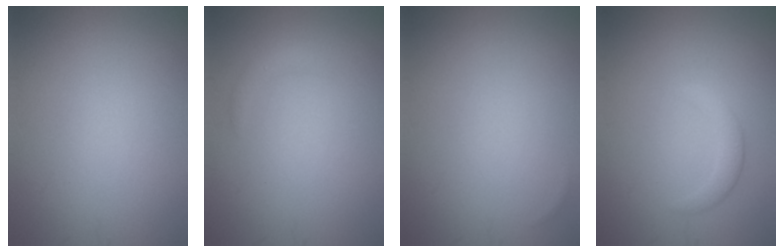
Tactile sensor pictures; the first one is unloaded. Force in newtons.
{"total": 1.0, "press": 1.0, "slide": 0.1}
{"total": 0.0}
{"total": 1.7, "press": 1.7, "slide": 0.1}